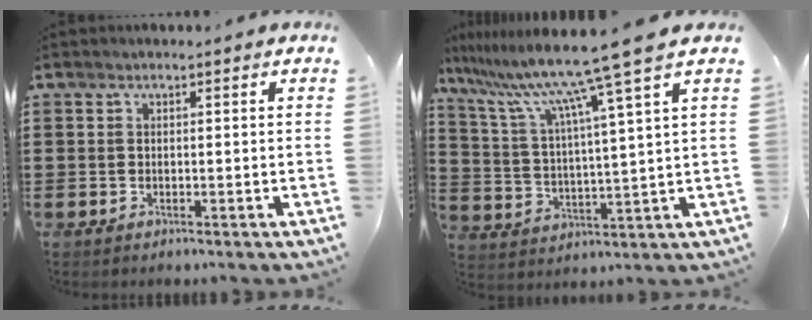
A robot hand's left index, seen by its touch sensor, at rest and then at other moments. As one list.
[{"total": 10.9, "force": [8.4, -1.4, 6.8], "torque": [-0.165, -0.045, 0.131]}]